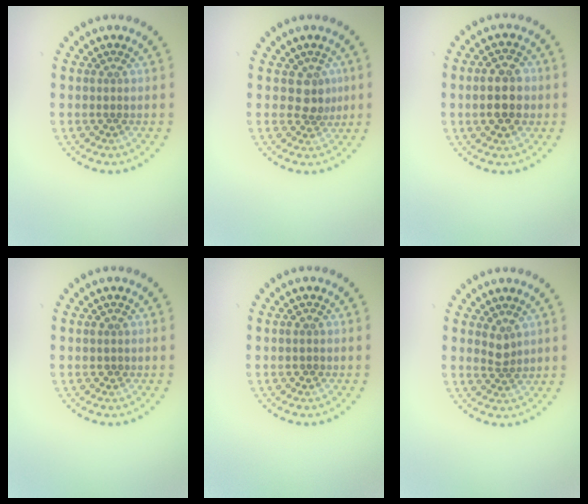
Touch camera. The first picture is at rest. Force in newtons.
{"total": 2.1, "press": 1.6, "slide": 1.4}
{"total": 4.3, "press": 4.3, "slide": 0.1}
{"total": 0.8, "press": 0.7, "slide": 0.2}
{"total": 0.7, "press": 0.7, "slide": 0.1}
{"total": 1.6, "press": 1.3, "slide": 0.9}